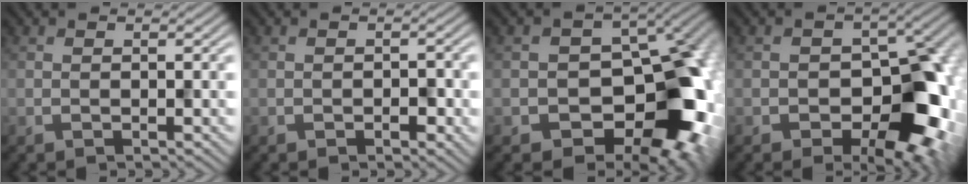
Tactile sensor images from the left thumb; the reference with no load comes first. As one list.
[{"total": 1.9, "force": [-0.6, 1.2, 1.3], "torque": [-0.020, -0.006, -0.008]}, {"total": 16.6, "force": [-5.3, 11.5, 10.7], "torque": [-0.118, -0.012, -0.075]}, {"total": 12.1, "force": [-3.6, 8.0, 8.2], "torque": [-0.082, -0.026, -0.053]}]